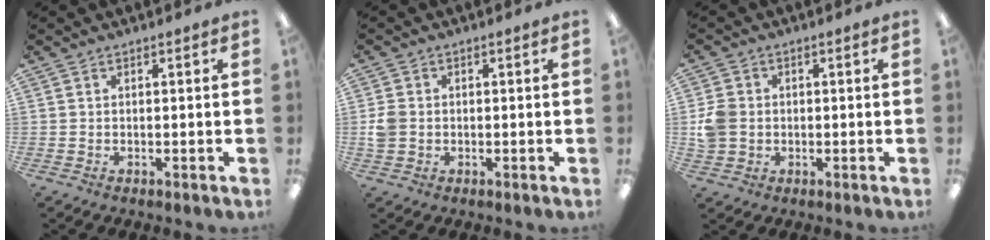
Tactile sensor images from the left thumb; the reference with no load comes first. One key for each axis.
{"total": 3.5, "fx": -0.2, "fy": 3.1, "fz": 1.7, "tx": -0.029, "ty": 0.007, "tz": -0.002}
{"total": 5.8, "fx": -0.2, "fy": 5.2, "fz": 2.5, "tx": -0.047, "ty": 0.011, "tz": 0.001}